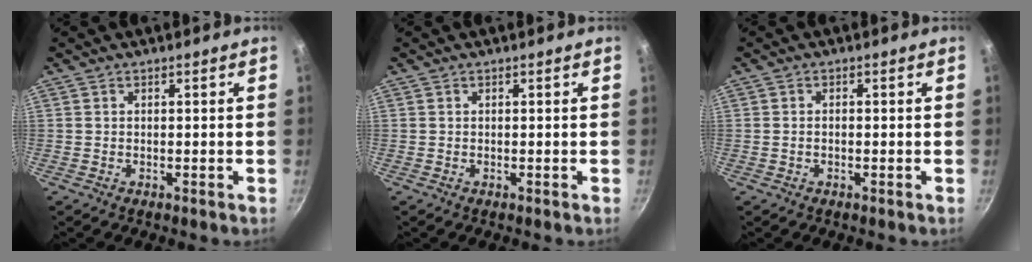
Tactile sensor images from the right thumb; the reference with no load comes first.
{"total": 0.0}
{"total": 0.8, "force": [-0.2, 0.6, 0.6], "torque": [-0.012, 0.006, -0.006]}